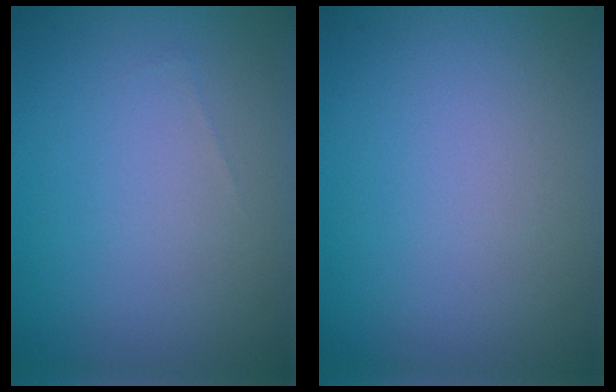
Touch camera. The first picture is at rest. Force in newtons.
{"total": 0.0}